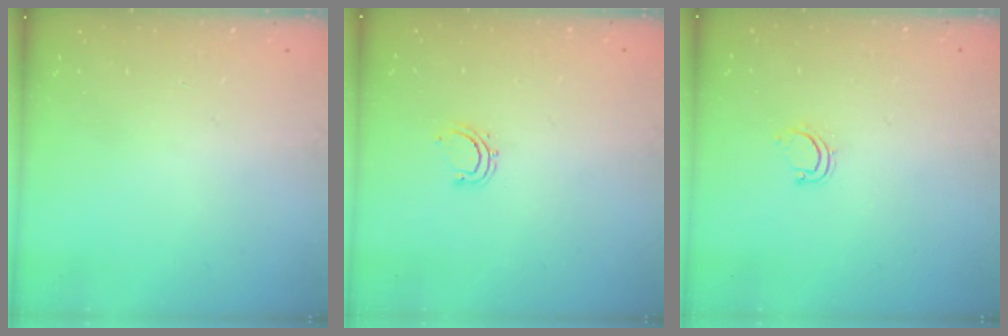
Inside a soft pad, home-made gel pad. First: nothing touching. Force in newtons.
{"total": 4.2, "press": 4.1, "slide": 0.9}
{"total": 3.4, "press": 3.4, "slide": 0.3}